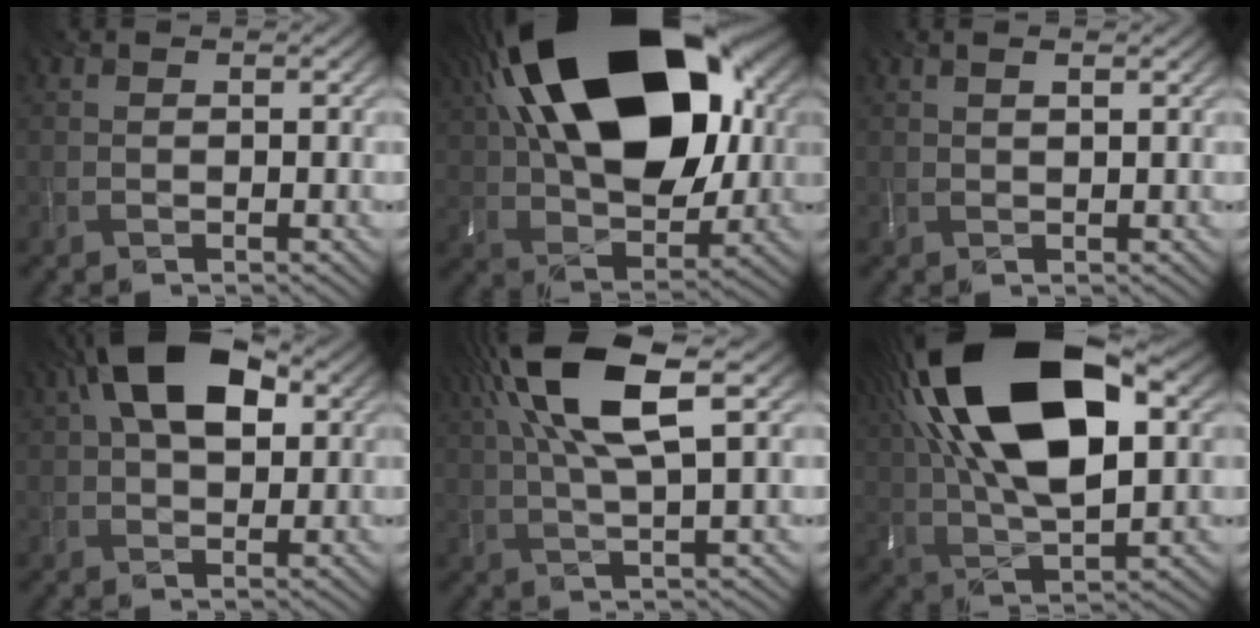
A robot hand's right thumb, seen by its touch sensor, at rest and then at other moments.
{"total": 23.0, "force": [8.6, 13.0, 16.9], "torque": [-0.331, 0.060, 0.130]}
{"total": 1.1, "force": [0.9, -0.2, 0.6], "torque": [-0.016, 0.004, 0.017]}
{"total": 11.2, "force": [4.2, 5.9, 8.6], "torque": [-0.160, 0.031, 0.054]}
{"total": 12.4, "force": [5.6, 2.9, 10.6], "torque": [-0.234, 0.022, 0.102]}
{"total": 21.3, "force": [7.3, 9.8, 17.4], "torque": [-0.341, 0.051, 0.106]}